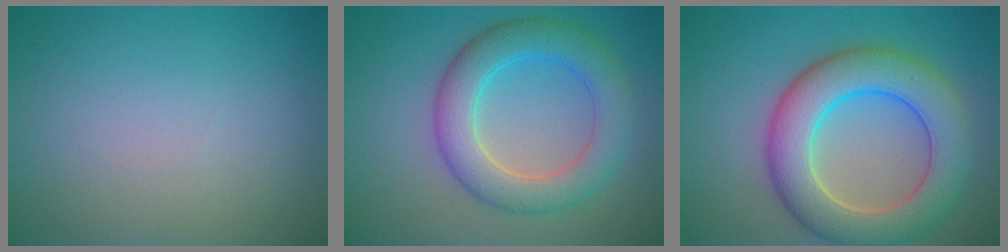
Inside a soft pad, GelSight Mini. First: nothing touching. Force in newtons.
{"total": 6.1, "press": 6.1, "slide": 0.2}
{"total": 8.7, "press": 8.7, "slide": 0.4}